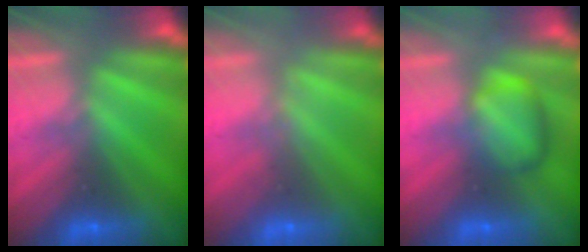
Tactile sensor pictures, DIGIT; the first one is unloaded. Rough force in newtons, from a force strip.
{"total": 1.6}
{"total": 2.4}